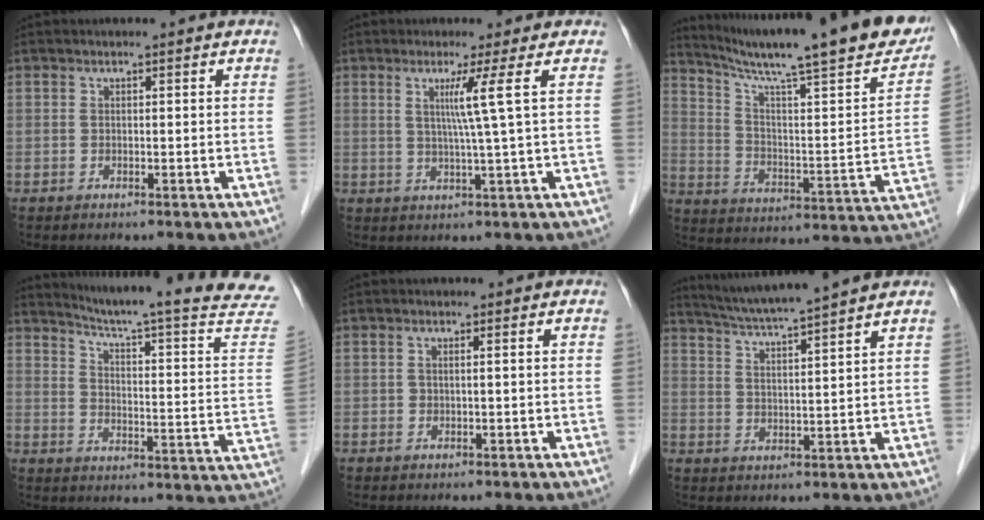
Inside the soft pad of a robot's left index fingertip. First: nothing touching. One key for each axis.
{"total": 4.7, "fx": 1.3, "fy": -2.0, "fz": 4.0, "tx": -0.078, "ty": -0.010, "tz": 0.029}
{"total": 27.5, "fx": 22.0, "fy": 2.0, "fz": 16.3, "tx": -0.257, "ty": -0.040, "tz": 0.302}
{"total": 23.3, "fx": 21.0, "fy": -0.7, "fz": 10.1, "tx": -0.148, "ty": -0.089, "tz": 0.255}
{"total": 0.9, "fx": 0.1, "fy": 0.3, "fz": 0.8, "tx": -0.023, "ty": 0.002, "tz": 0.005}
{"total": 10.5, "fx": 9.2, "fy": -1.9, "fz": 4.8, "tx": -0.087, "ty": 0.008, "tz": 0.146}